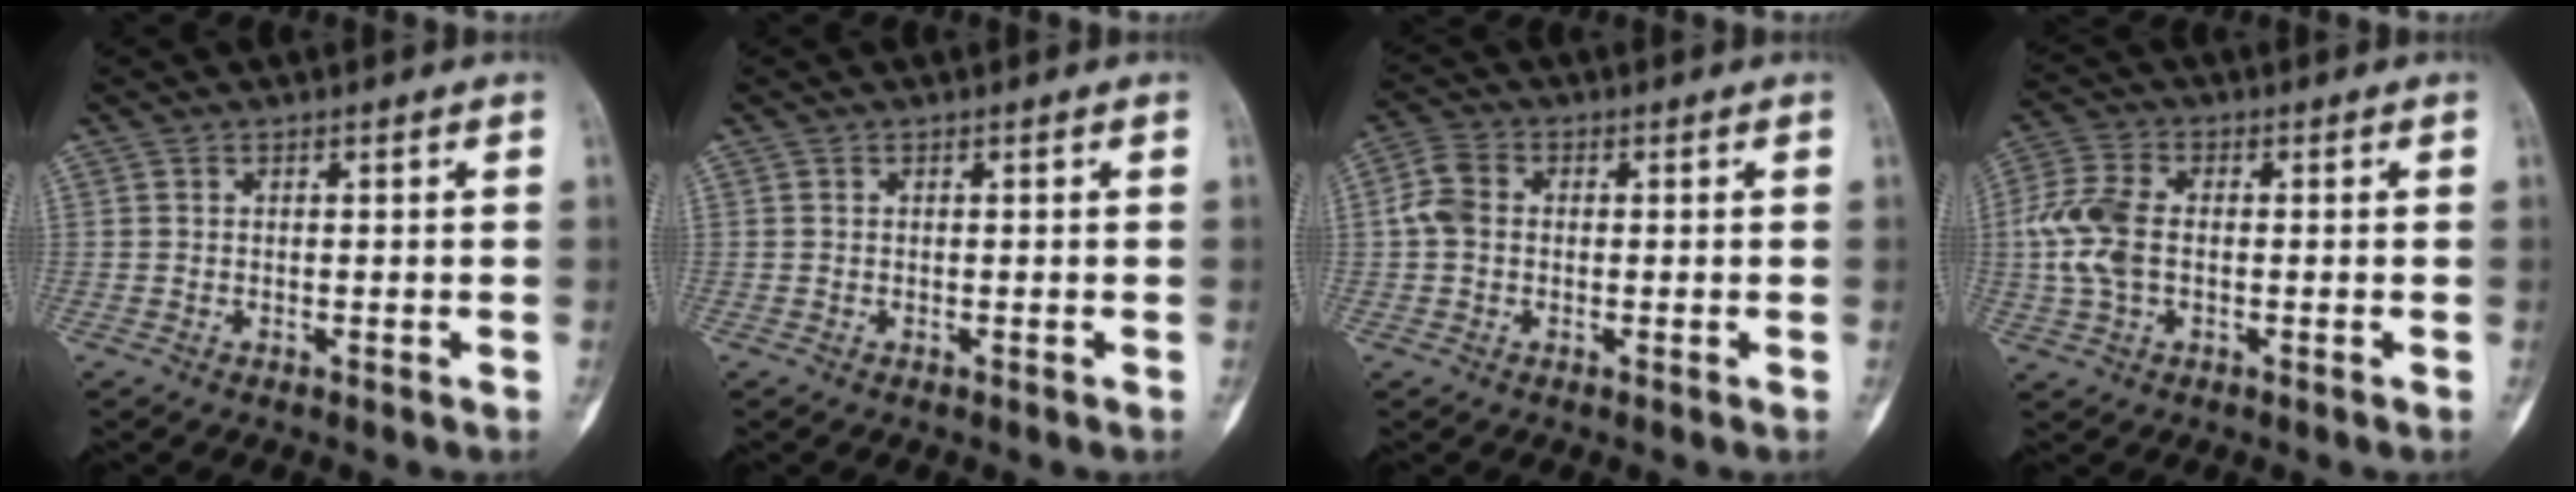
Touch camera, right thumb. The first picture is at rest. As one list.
[{"total": 0.0}, {"total": 5.0, "force": [0.1, 3.8, 3.2], "torque": [-0.068, 0.016, -0.005]}, {"total": 8.9, "force": [-0.3, 5.4, 7.1], "torque": [-0.169, 0.016, -0.011]}]